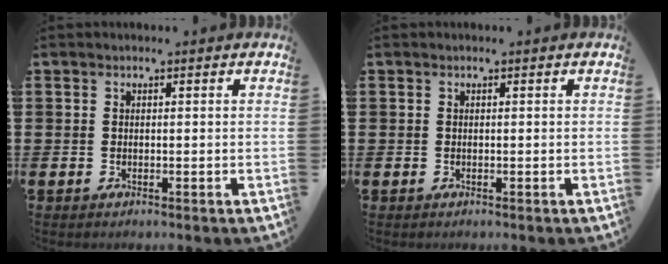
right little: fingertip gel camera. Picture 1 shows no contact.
{"total": 0.0}